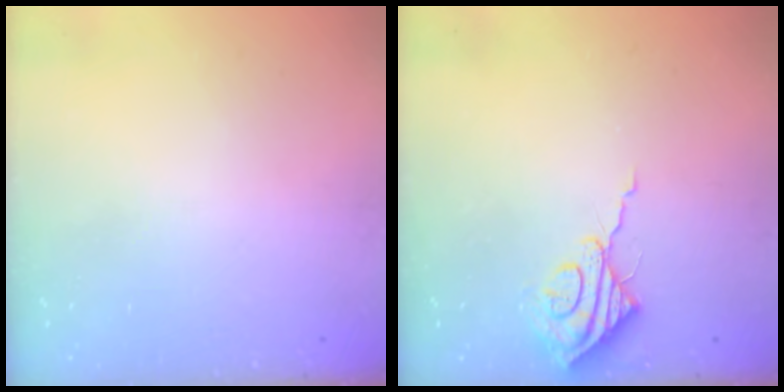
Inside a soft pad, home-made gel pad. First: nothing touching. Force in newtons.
{"total": 8.7, "press": 8.7, "slide": 0.6}